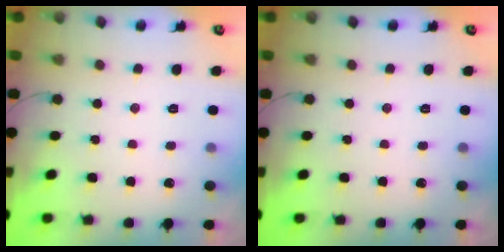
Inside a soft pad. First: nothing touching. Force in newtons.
{"total": 0.0}